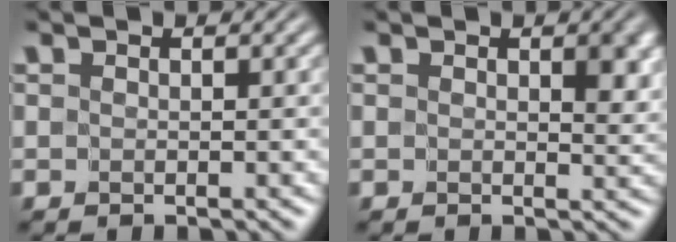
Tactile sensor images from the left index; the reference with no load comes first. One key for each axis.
{"total": 2.8, "fx": 0.6, "fy": 1.6, "fz": 2.2, "tx": -0.025, "ty": -0.005, "tz": 0.012}